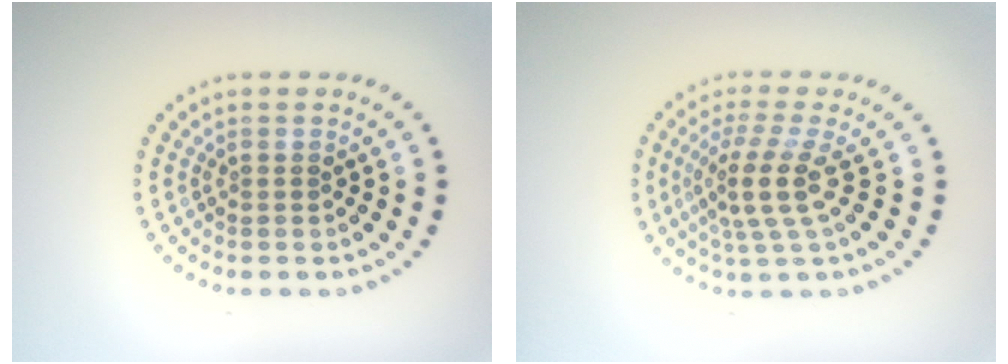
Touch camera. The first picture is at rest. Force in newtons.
{"total": 4.0, "press": 2.8, "slide": 2.8}